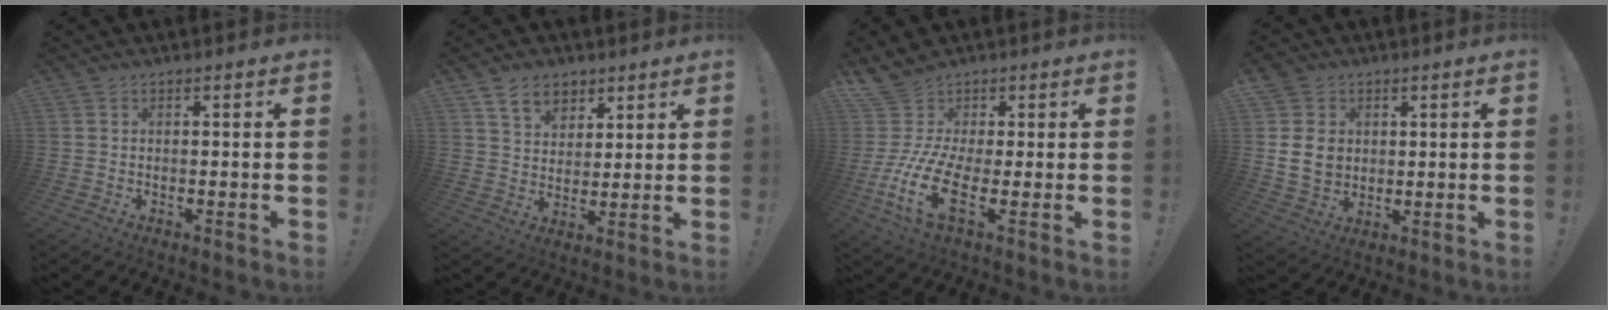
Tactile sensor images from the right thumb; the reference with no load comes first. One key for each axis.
{"total": 9.4, "fx": 5.8, "fy": 6.4, "fz": 3.5, "tx": -0.052, "ty": -0.030, "tz": 0.112}
{"total": 14.3, "fx": -0.3, "fy": 8.4, "fz": 11.5, "tx": -0.248, "ty": -0.020, "tz": 0.000}
{"total": 9.5, "fx": 2.1, "fy": 8.1, "fz": 4.3, "tx": -0.074, "ty": -0.010, "tz": 0.046}